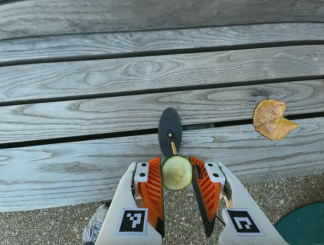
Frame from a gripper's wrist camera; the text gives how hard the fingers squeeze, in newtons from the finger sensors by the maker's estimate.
{"total": 7.8, "left": 7.7, "right": 8.0}